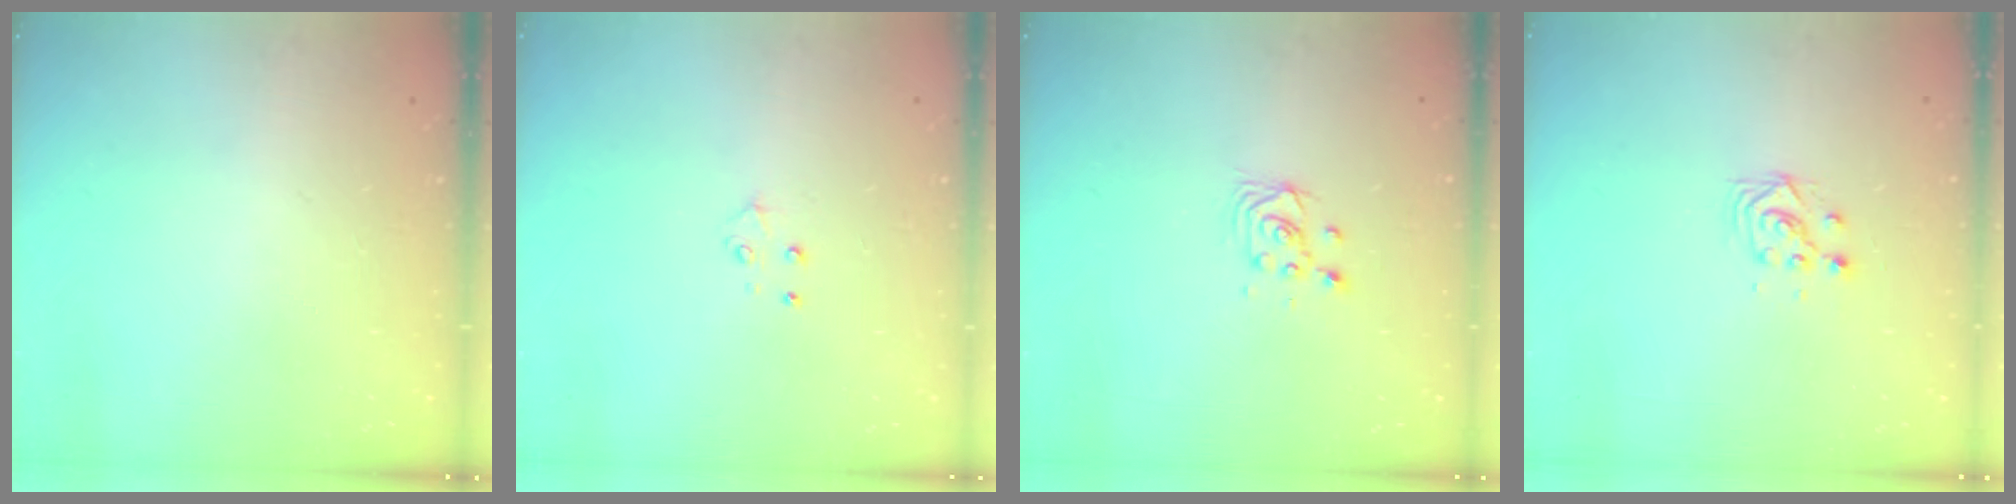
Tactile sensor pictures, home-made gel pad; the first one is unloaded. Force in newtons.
{"total": 4.2, "press": 4.2, "slide": 0.4}
{"total": 3.3, "press": 3.2, "slide": 0.6}
{"total": 3.6, "press": 3.6, "slide": 0.1}